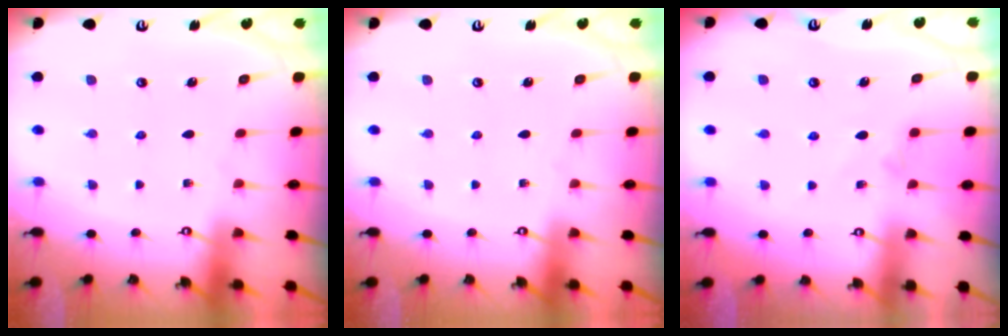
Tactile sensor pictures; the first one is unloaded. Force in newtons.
{"total": 0.0}
{"total": 3.9, "press": 3.9, "slide": 0.5}